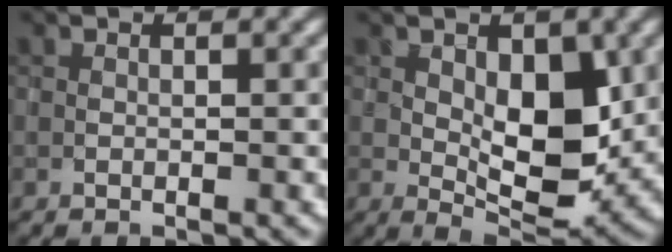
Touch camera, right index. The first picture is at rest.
{"total": 6.7, "force": [0.6, 3.6, 5.6], "torque": [-0.089, -0.011, 0.018]}